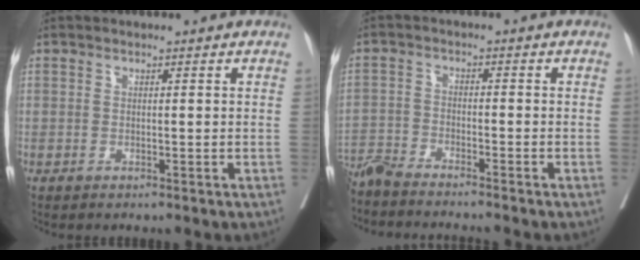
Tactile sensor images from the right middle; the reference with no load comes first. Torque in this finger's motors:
{"motor_torque": [0.78, -1.00, 0.30, 0.18]}